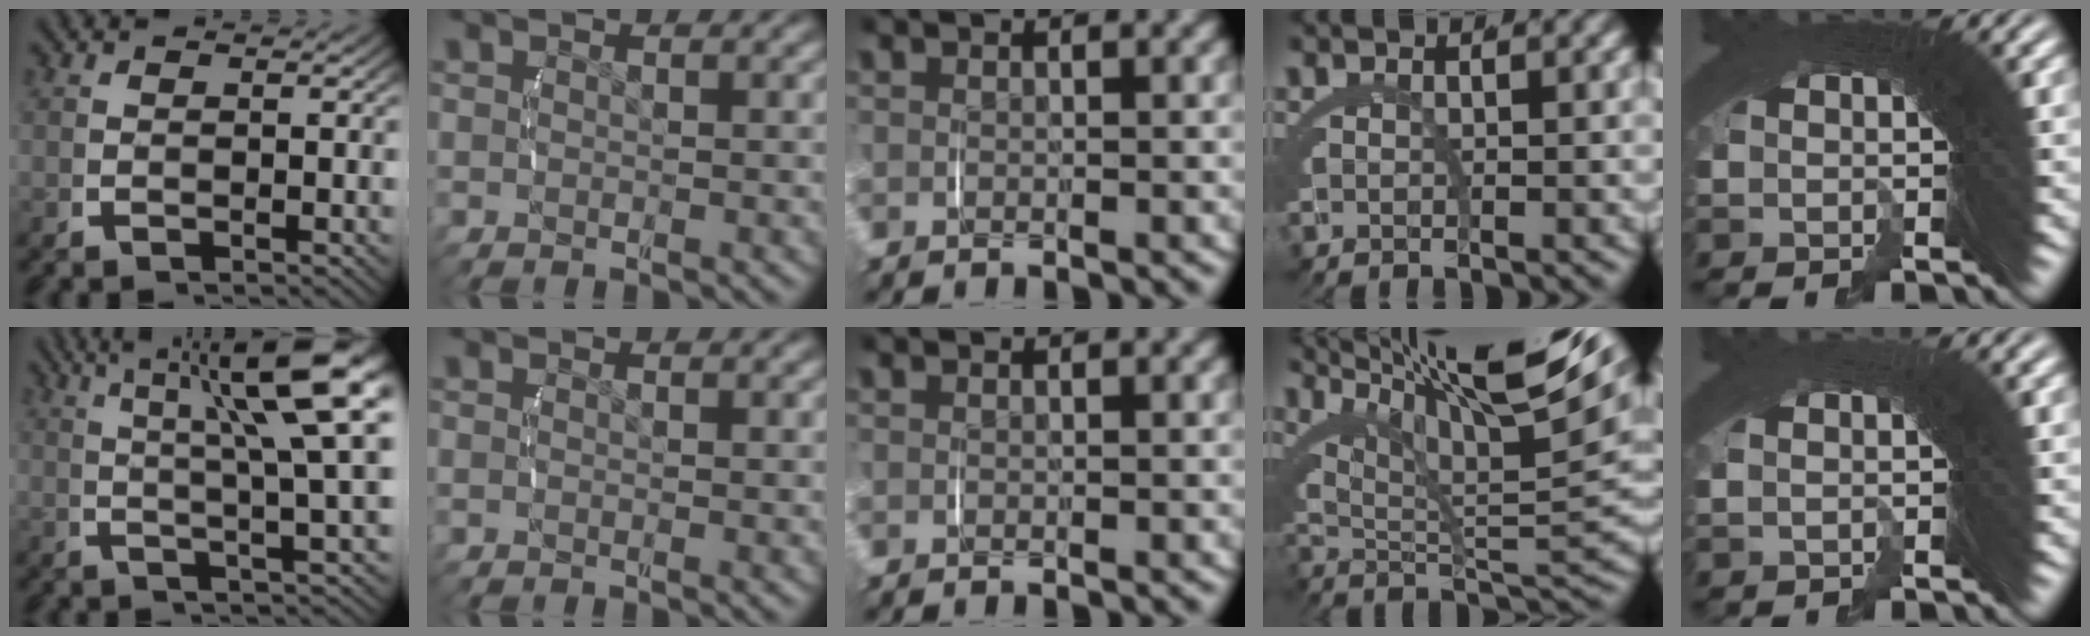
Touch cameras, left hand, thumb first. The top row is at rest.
{"thumb": {"total": 10.8, "force": [4.0, 3.4, 9.5], "torque": [-0.112, 0.010, 0.058]}, "index": {"total": 0.8, "force": [-0.1, 0.5, 0.7], "torque": [-0.014, -0.003, -0.003]}, "ring": {"total": 13.4, "force": [7.3, 3.8, 10.6], "torque": [-0.140, 0.025, 0.102]}, "little": {"total": 0.9, "force": [0.3, -0.7, 0.4], "torque": [0.004, 0.016, 0.004]}}